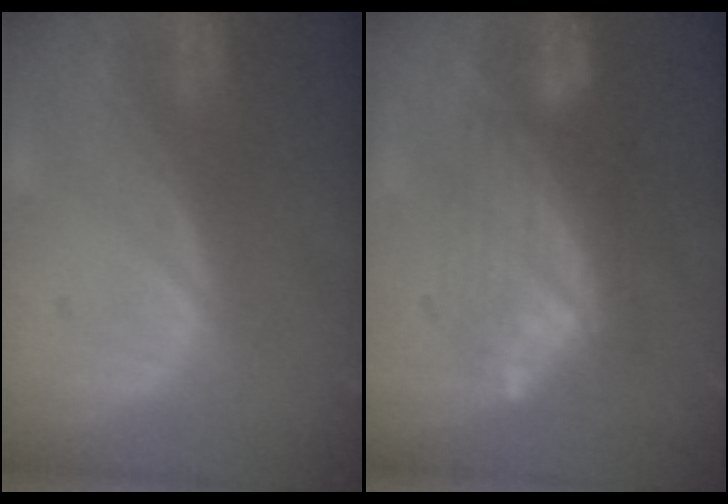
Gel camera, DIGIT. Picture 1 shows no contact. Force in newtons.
{"total": 6.9, "press": 6.6, "slide": 2.2}